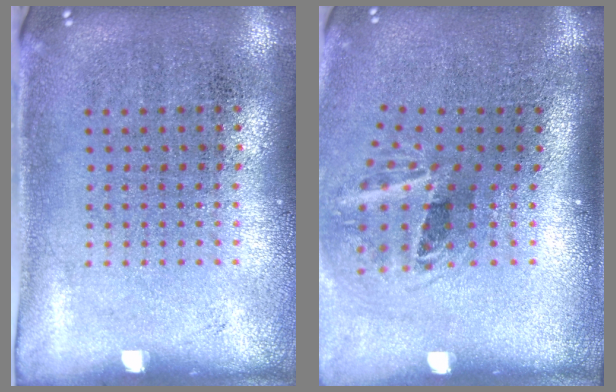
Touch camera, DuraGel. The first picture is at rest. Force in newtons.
{"total": 2.0, "press": 1.2, "slide": 1.6}